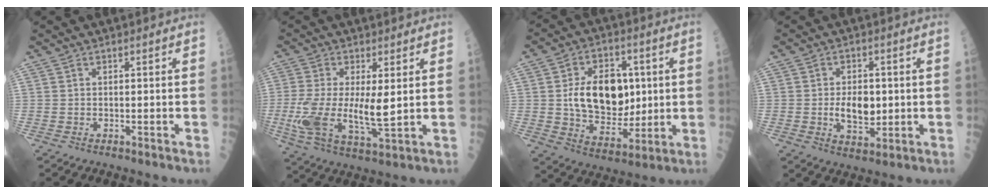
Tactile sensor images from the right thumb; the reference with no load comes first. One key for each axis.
{"total": 12.6, "fx": -0.1, "fy": 4.4, "fz": 11.8, "tx": -0.254, "ty": -0.019, "tz": 0.003}
{"total": 15.8, "fx": 1.9, "fy": 10.6, "fz": 11.6, "tx": -0.133, "ty": -0.004, "tz": 0.039}
{"total": 7.3, "fx": -0.2, "fy": 4.4, "fz": 5.8, "tx": -0.076, "ty": -0.005, "tz": 0.001}